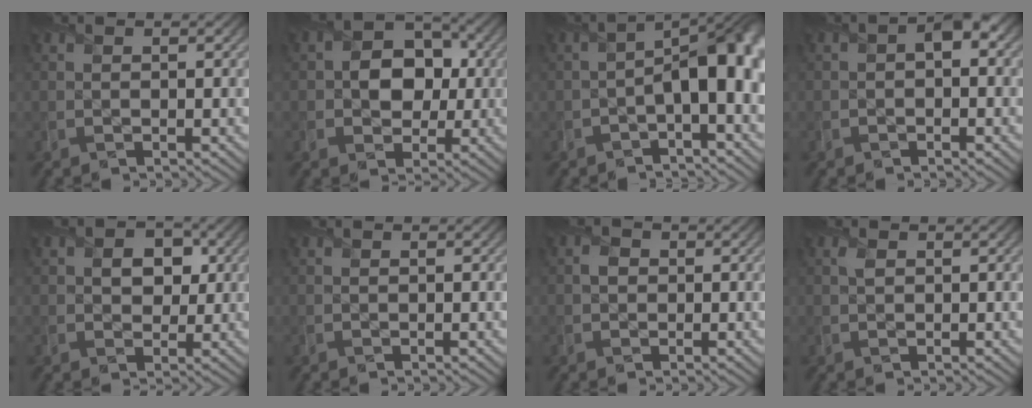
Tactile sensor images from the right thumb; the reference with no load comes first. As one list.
[{"total": 6.6, "force": [0.0, 5.3, 3.9], "torque": [-0.059, 0.004, -0.017]}, {"total": 7.6, "force": [-1.7, 3.3, 6.6], "torque": [-0.094, 0.013, -0.030]}, {"total": 2.4, "force": [-0.2, 1.5, 1.8], "torque": [-0.026, 0.000, -0.011]}, {"total": 4.0, "force": [0.9, 3.1, 2.3], "torque": [-0.034, 0.000, 0.006]}, {"total": 0.0}, {"total": 1.2, "force": [-0.1, 1.2, 0.4], "torque": [-0.010, -0.001, -0.006]}, {"total": 0.8, "force": [0.4, 0.5, 0.5], "torque": [-0.014, 0.003, 0.008]}]